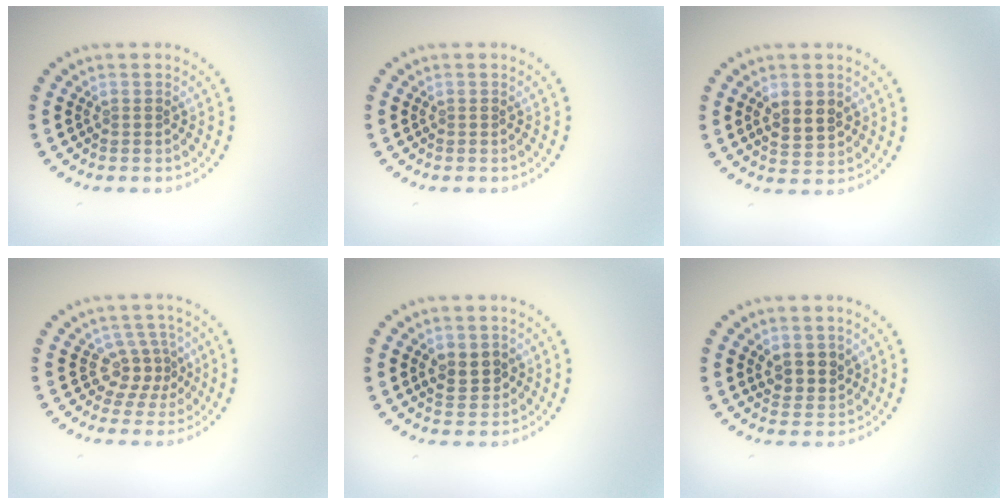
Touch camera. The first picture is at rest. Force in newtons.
{"total": 0.0}
{"total": 3.0, "press": 3.0, "slide": 0.1}
{"total": 2.7, "press": 1.9, "slide": 1.9}
{"total": 2.4, "press": 2.4, "slide": 0.3}
{"total": 2.3, "press": 2.2, "slide": 0.8}